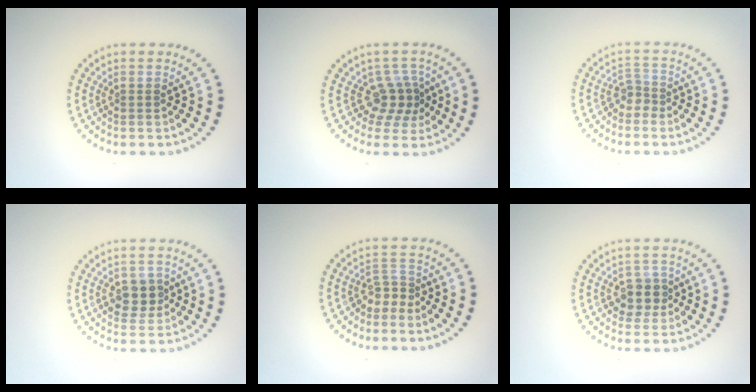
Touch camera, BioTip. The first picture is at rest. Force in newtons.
{"total": 2.9, "press": 2.2, "slide": 1.9}
{"total": 1.7, "press": 1.1, "slide": 1.2}
{"total": 2.9, "press": 2.8, "slide": 0.7}
{"total": 1.9, "press": 1.2, "slide": 1.5}
{"total": 2.4, "press": 2.3, "slide": 0.9}